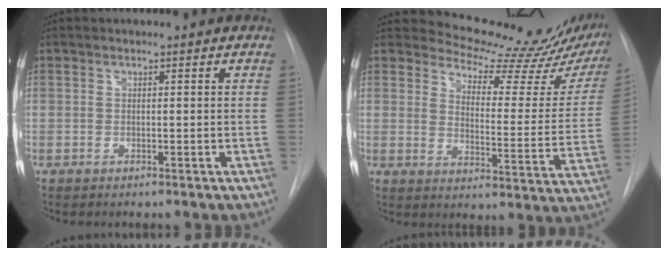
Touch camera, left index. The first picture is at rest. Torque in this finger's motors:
{"motor_torque": [0.97, -1.17, -0.02, -0.07]}